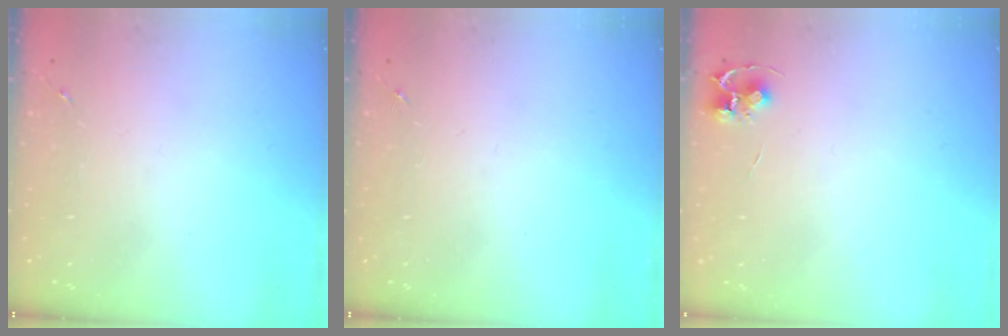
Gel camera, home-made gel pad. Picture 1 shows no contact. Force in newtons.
{"total": 0.0}
{"total": 4.7, "press": 4.7, "slide": 0.4}